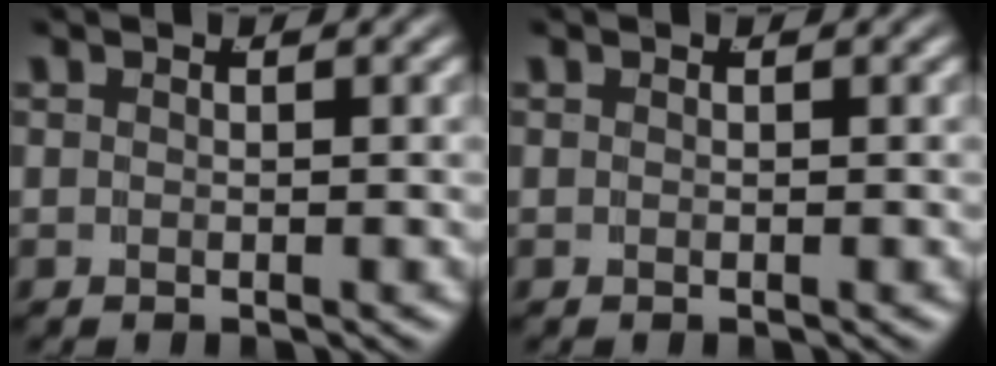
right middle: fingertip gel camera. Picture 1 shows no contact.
{"total": 0.0}